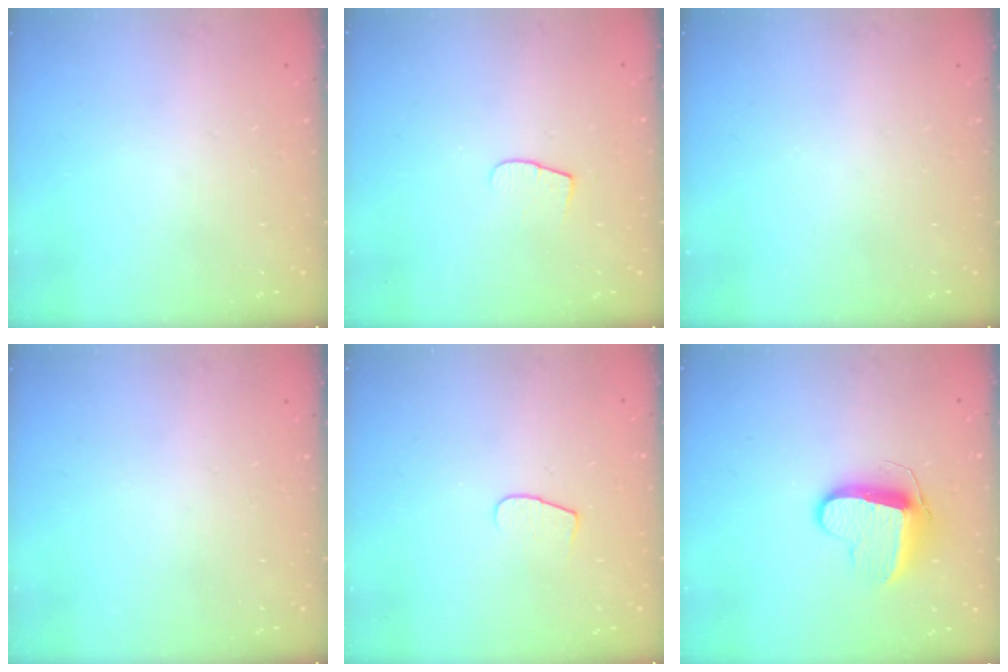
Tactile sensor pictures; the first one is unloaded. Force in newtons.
{"total": 5.2, "press": 5.2, "slide": 0.6}
{"total": 0.0}
{"total": 0.0}
{"total": 5.9, "press": 5.9, "slide": 0.6}
{"total": 10.1, "press": 10.1, "slide": 0.3}